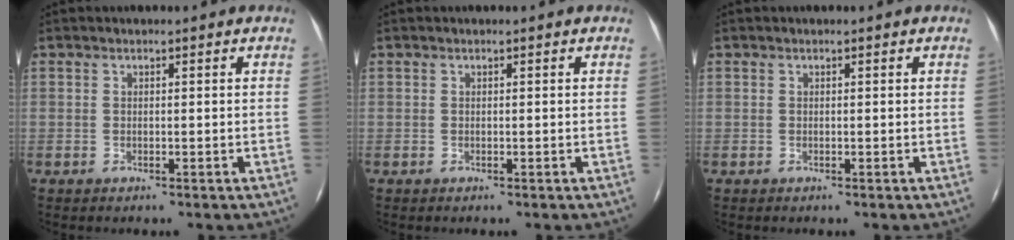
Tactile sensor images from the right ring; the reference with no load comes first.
{"total": 0.0}
{"total": 0.0}